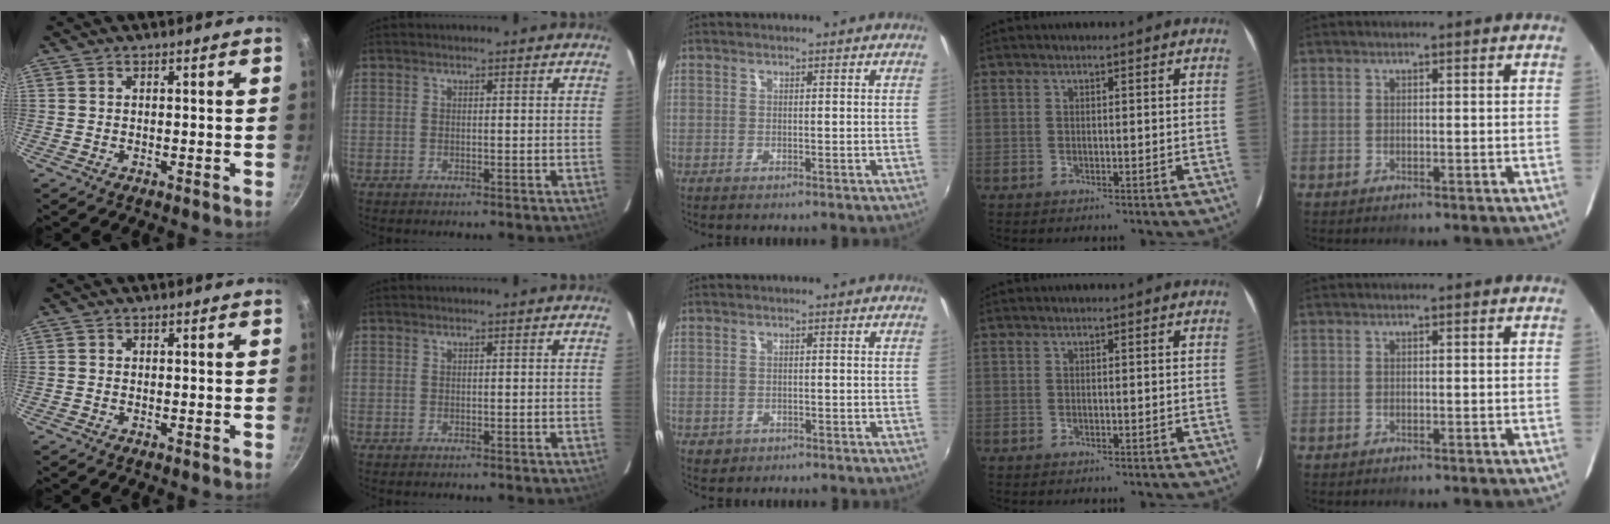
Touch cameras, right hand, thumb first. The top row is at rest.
{"middle": {"total": 2.1, "force": [-0.8, 1.8, 0.8], "torque": [-0.019, -0.002, -0.008]}}